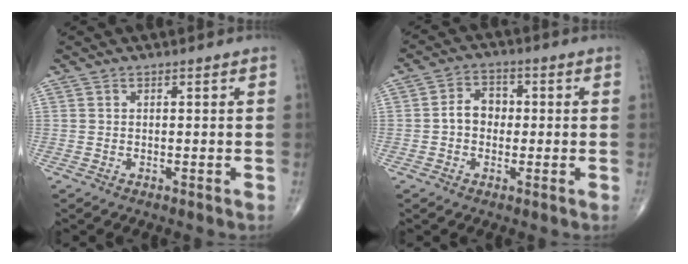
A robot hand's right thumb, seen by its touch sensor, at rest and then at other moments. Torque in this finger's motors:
{"motor_torque": [0.89, 0.74, 0.44, -0.25, 0.08]}